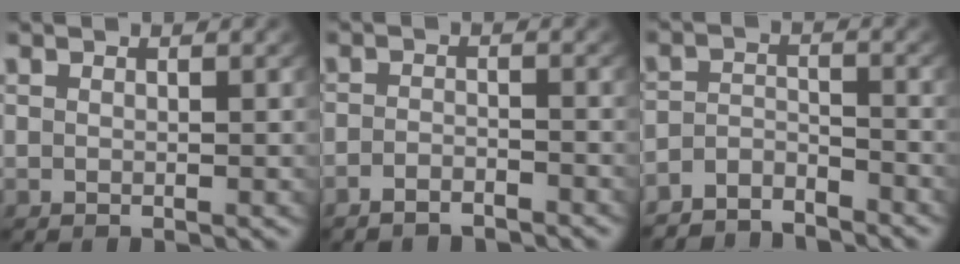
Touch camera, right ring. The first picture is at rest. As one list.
[{"total": 2.6, "force": [-2.5, 0.6, 0.3], "torque": [-0.009, -0.010, -0.042]}, {"total": 4.7, "force": [-4.0, 2.1, 1.2], "torque": [-0.019, -0.015, -0.070]}]